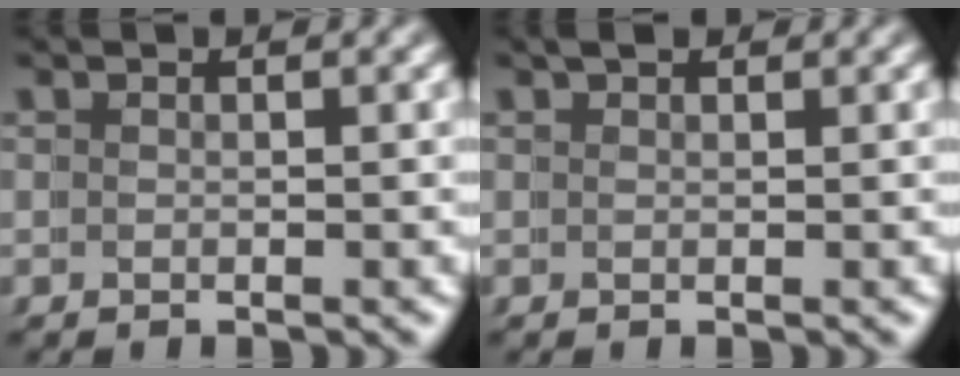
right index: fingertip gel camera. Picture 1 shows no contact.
{"total": 1.0, "force": [0.9, -0.2, 0.4], "torque": [-0.004, 0.003, 0.014]}